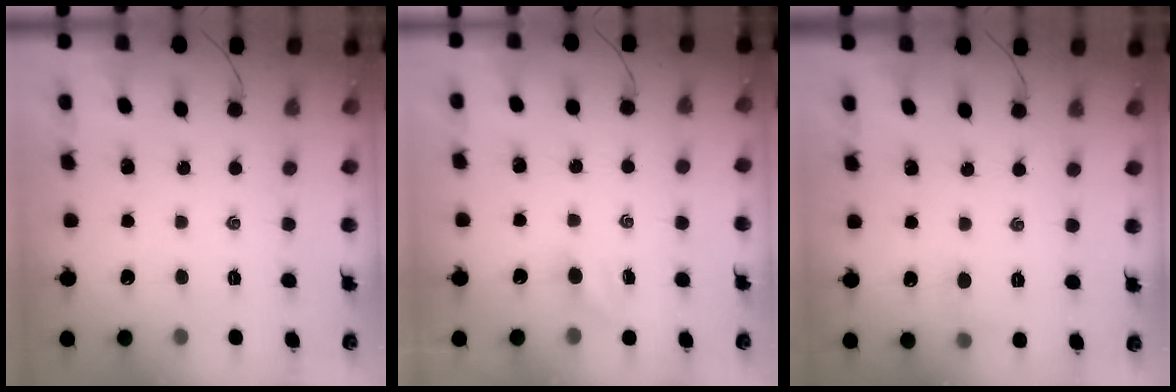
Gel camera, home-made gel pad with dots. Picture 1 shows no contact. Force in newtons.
{"total": 2.2, "press": 2.1, "slide": 0.8}
{"total": 4.8, "press": 4.6, "slide": 1.3}